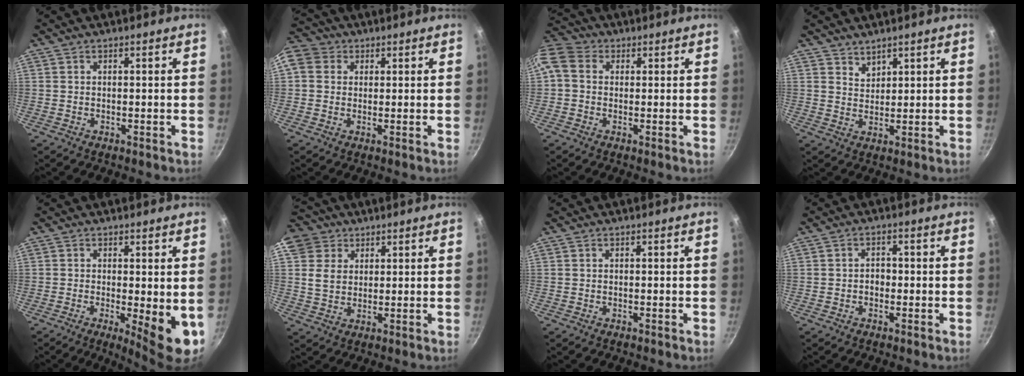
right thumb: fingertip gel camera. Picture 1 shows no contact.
{"total": 8.5, "force": [2.0, 7.4, 3.8], "torque": [-0.065, 0.016, 0.022]}
{"total": 9.3, "force": [0.9, 7.7, 5.1], "torque": [-0.112, 0.029, 0.002]}
{"total": 2.7, "force": [2.3, 1.3, 0.5], "torque": [-0.001, -0.008, 0.044]}
{"total": 8.5, "force": [-1.1, 2.2, 8.1], "torque": [-0.099, -0.012, -0.007]}
{"total": 9.7, "force": [4.2, 8.0, 3.7], "torque": [-0.053, -0.004, 0.070]}
{"total": 0.0}
{"total": 2.8, "force": [-0.5, 2.2, 1.7], "torque": [-0.007, 0.011, -0.010]}